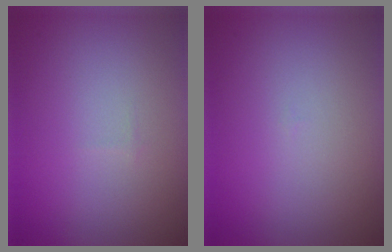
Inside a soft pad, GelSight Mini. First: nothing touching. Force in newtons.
{"total": 0.0}